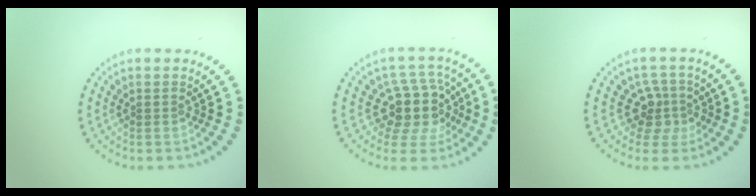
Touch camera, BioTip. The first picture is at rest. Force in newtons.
{"total": 4.5, "press": 3.7, "slide": 2.5}
{"total": 2.7, "press": 2.0, "slide": 1.8}